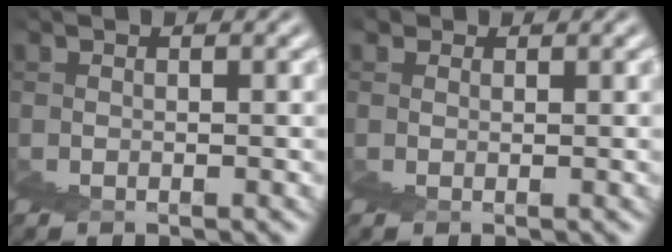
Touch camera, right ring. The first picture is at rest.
{"total": 0.8, "force": [0.6, 0.5, -0.1], "torque": [0.014, -0.002, 0.008]}